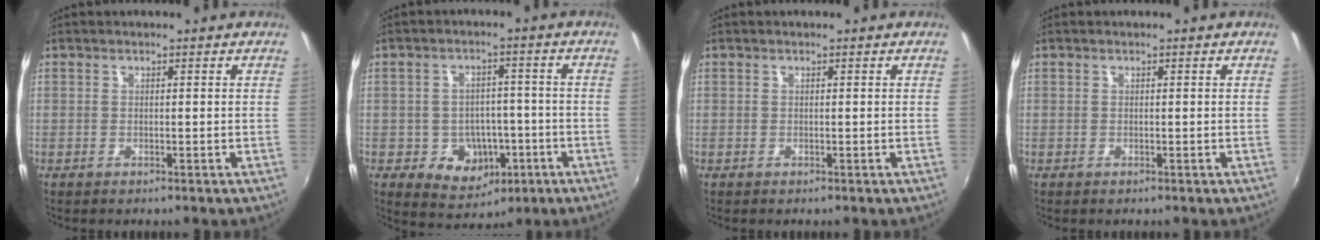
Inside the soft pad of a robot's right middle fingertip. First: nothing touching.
{"total": 8.8, "force": [-3.2, 7.1, 4.1], "torque": [-0.082, 0.015, -0.026]}
{"total": 0.0}
{"total": 0.0}